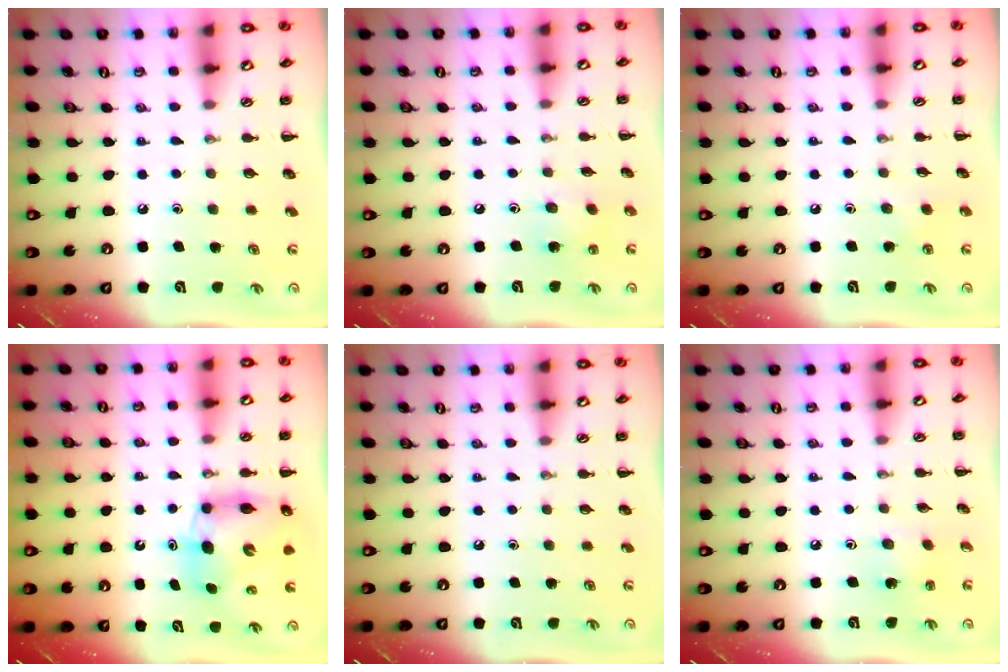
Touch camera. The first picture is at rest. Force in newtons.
{"total": 4.5, "press": 4.5, "slide": 0.5}
{"total": 5.2, "press": 4.9, "slide": 1.7}
{"total": 7.0, "press": 6.7, "slide": 1.9}
{"total": 0.0}
{"total": 2.3, "press": 2.1, "slide": 0.8}